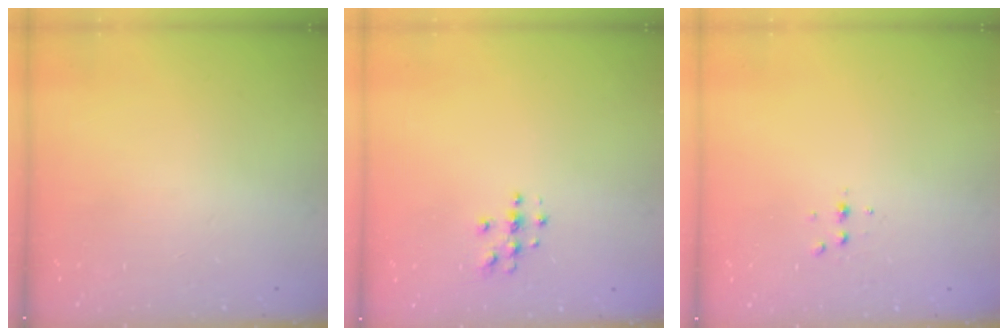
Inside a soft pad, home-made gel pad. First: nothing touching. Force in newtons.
{"total": 3.6, "press": 3.6, "slide": 0.4}
{"total": 3.5, "press": 3.5, "slide": 0.5}